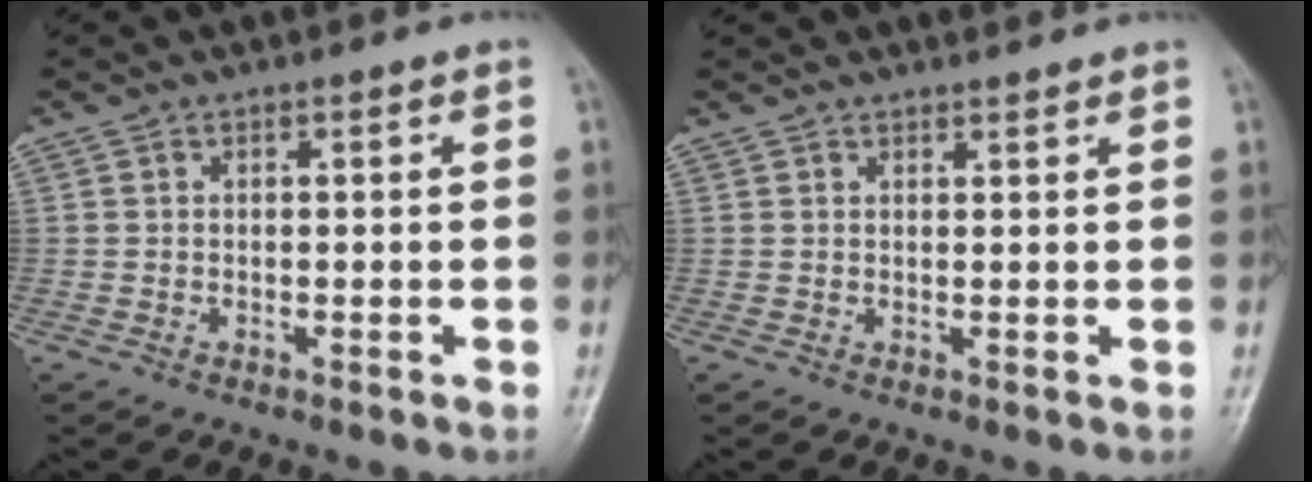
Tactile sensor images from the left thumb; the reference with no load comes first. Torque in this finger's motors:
{"motor_torque": [0.26, -0.07, 1.35, -1.42, 0.08]}